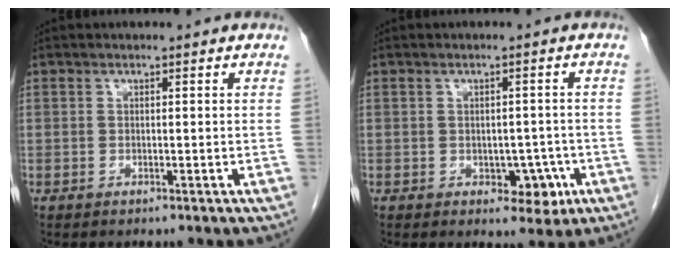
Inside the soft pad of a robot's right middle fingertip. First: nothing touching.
{"total": 4.1, "force": [-1.4, 2.6, 2.9], "torque": [-0.026, 0.004, -0.010]}